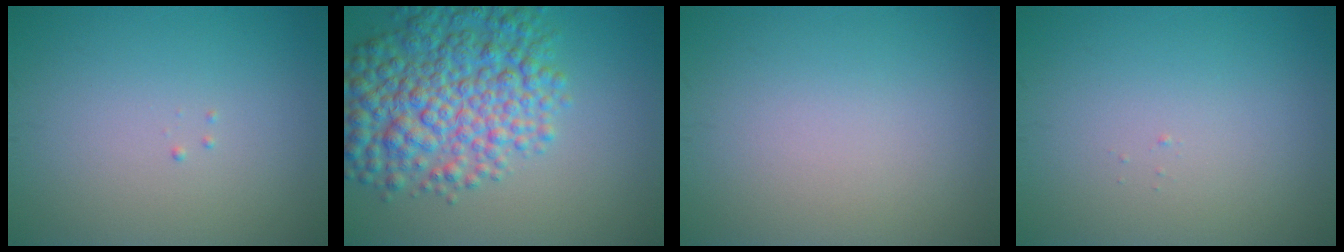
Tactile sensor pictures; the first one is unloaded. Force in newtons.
{"total": 8.7, "press": 8.7, "slide": 0.3}
{"total": 0.0}
{"total": 0.0}